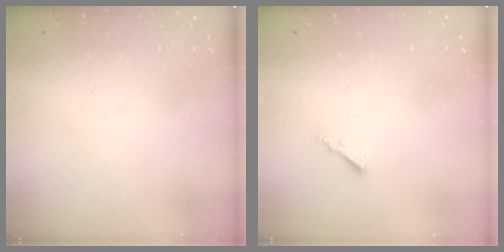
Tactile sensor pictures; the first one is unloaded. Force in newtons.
{"total": 1.7, "press": 1.6, "slide": 0.4}